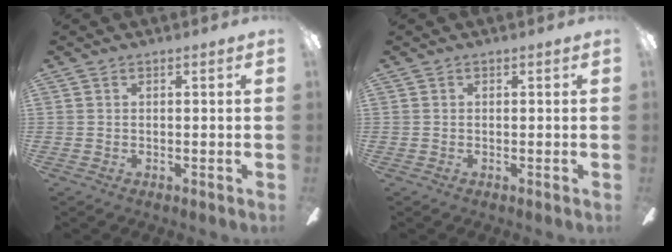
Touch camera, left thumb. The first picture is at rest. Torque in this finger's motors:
{"motor_torque": [-0.08, 0.06, -0.10, 0.10, 0.00]}